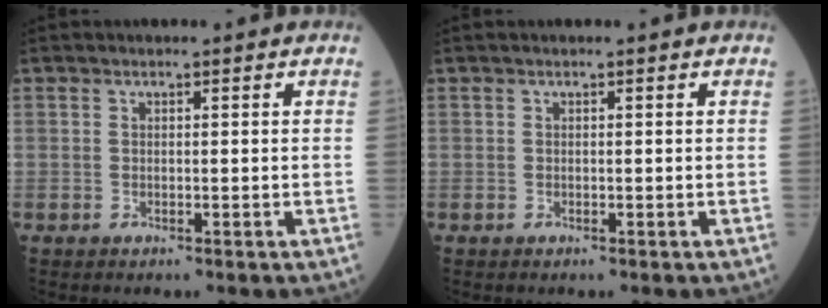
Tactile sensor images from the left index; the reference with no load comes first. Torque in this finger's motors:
{"motor_torque": [0.03, 0.00, 0.00, 0.00]}